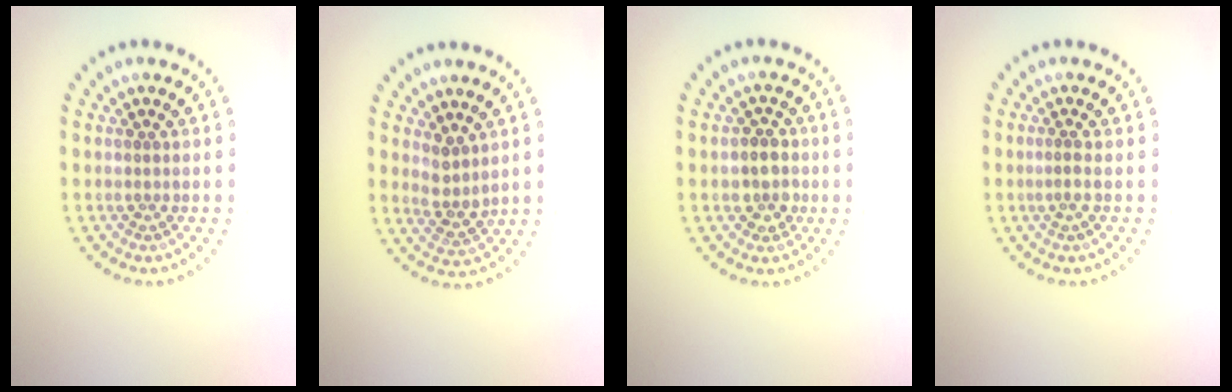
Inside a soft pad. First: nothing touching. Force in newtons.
{"total": 2.3, "press": 1.8, "slide": 1.5}
{"total": 2.6, "press": 2.5, "slide": 0.8}
{"total": 0.6, "press": 0.2, "slide": 0.5}